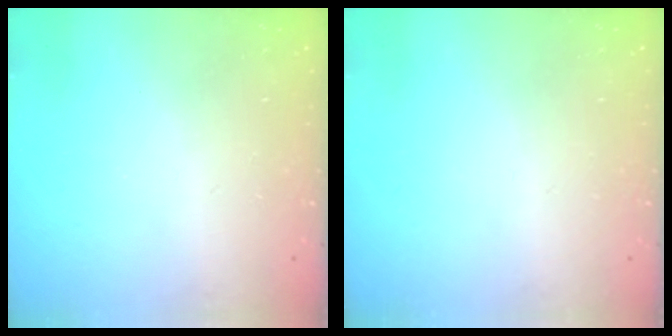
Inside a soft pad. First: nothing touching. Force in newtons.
{"total": 0.0}